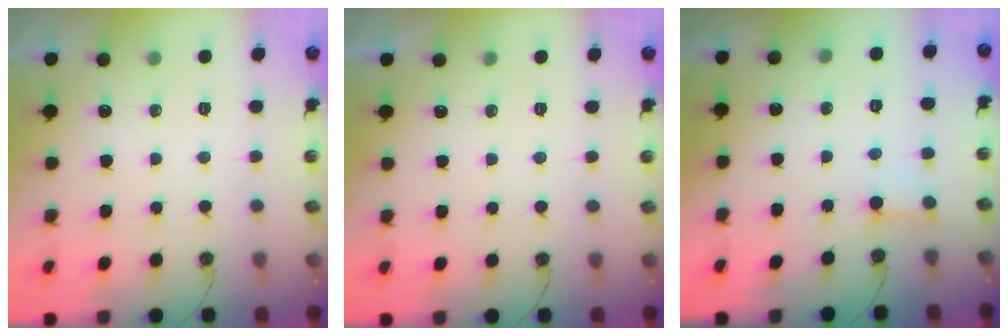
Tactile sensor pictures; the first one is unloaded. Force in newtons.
{"total": 0.0}
{"total": 2.1, "press": 2.1, "slide": 0.1}